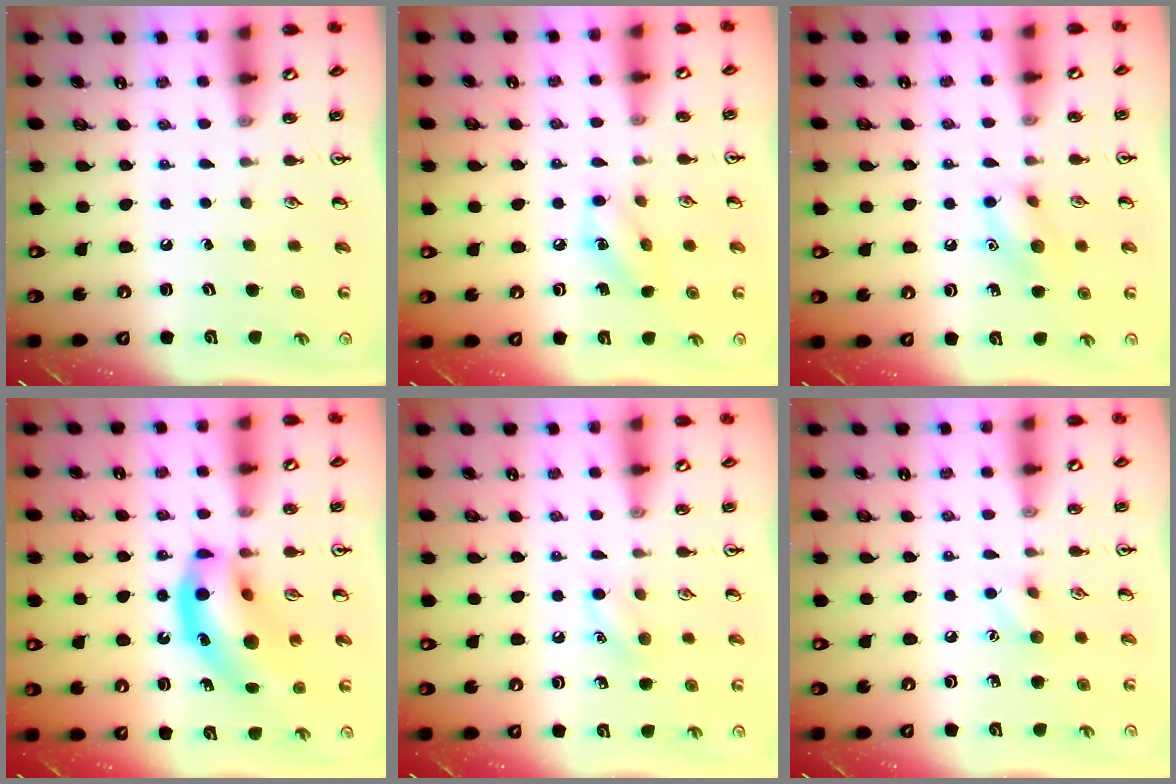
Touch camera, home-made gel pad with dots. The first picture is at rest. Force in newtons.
{"total": 6.1, "press": 6.0, "slide": 1.1}
{"total": 8.6, "press": 8.6, "slide": 0.7}
{"total": 16.0, "press": 15.3, "slide": 4.6}
{"total": 6.6, "press": 6.3, "slide": 2.0}
{"total": 6.3, "press": 6.1, "slide": 1.8}